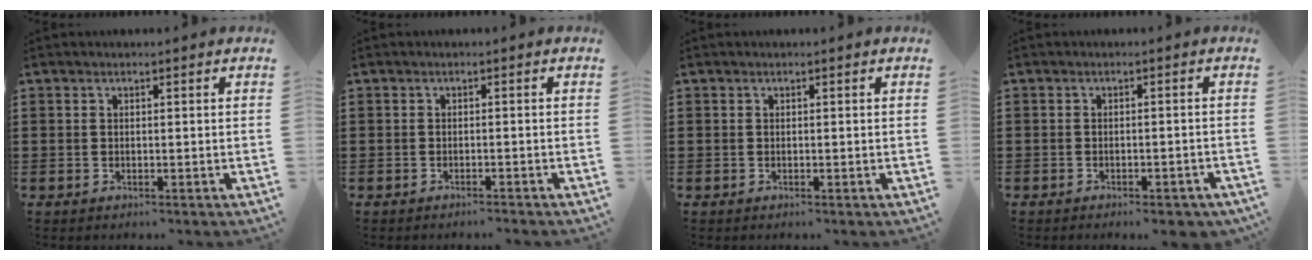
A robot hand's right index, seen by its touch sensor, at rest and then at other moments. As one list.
[{"total": 0.8, "force": [-0.7, -0.2, 0.2], "torque": [-0.007, -0.004, -0.014]}, {"total": 0.0}, {"total": 1.7, "force": [-1.6, -0.2, 0.8], "torque": [-0.013, -0.002, -0.030]}]